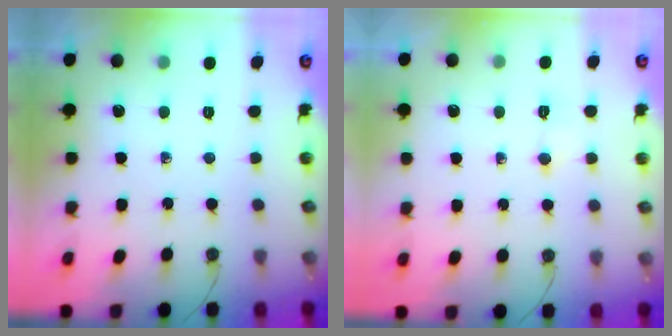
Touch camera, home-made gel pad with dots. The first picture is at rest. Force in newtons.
{"total": 2.7, "press": 2.6, "slide": 0.5}